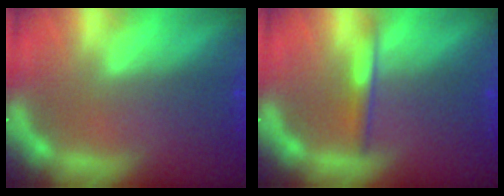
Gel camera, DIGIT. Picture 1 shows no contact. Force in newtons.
{"total": 2.0}